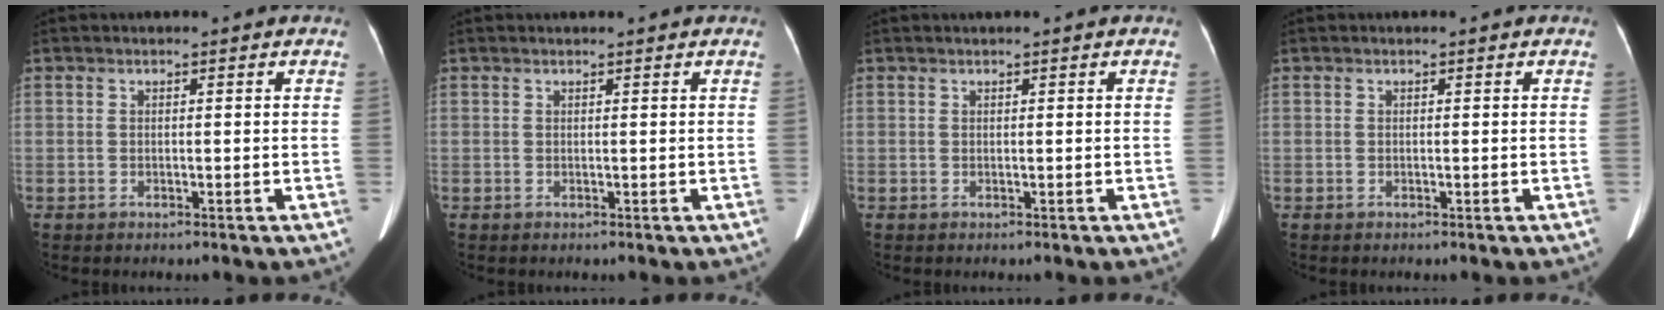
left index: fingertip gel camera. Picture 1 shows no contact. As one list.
[{"total": 1.4, "force": [1.3, -0.1, 0.5], "torque": [-0.010, 0.014, 0.018]}, {"total": 0.0}, {"total": 0.0}]